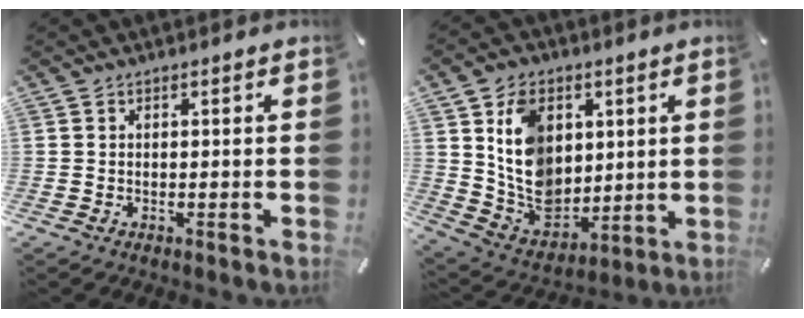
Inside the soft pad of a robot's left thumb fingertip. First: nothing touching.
{"total": 13.5, "force": [3.4, 11.0, 7.1], "torque": [-0.149, -0.011, 0.069]}